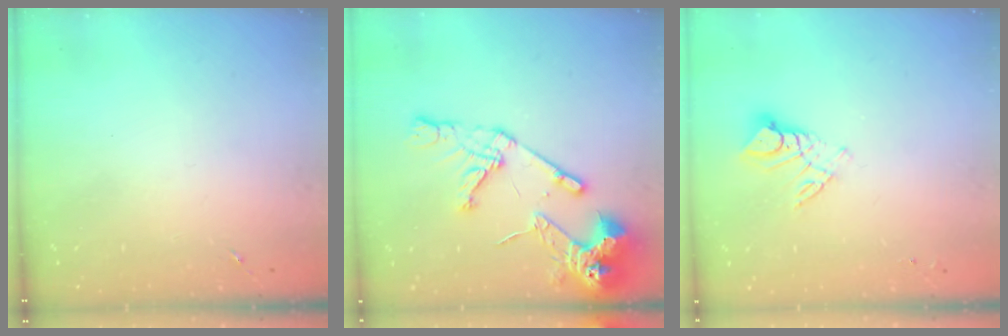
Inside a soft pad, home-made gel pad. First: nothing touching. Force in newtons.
{"total": 17.1, "press": 17.0, "slide": 2.1}
{"total": 8.8, "press": 8.8, "slide": 0.8}